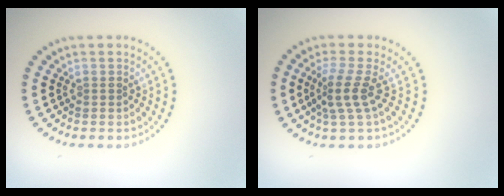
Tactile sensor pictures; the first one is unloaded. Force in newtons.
{"total": 2.9, "press": 2.1, "slide": 2.0}